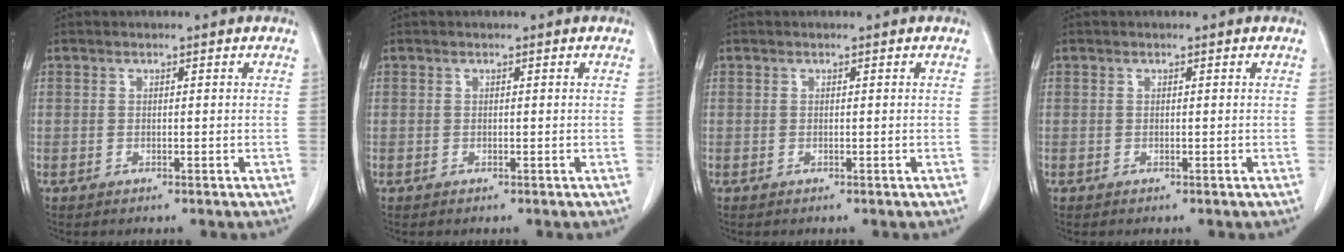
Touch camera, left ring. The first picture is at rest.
{"total": 0.0}
{"total": 0.0}
{"total": 0.0}